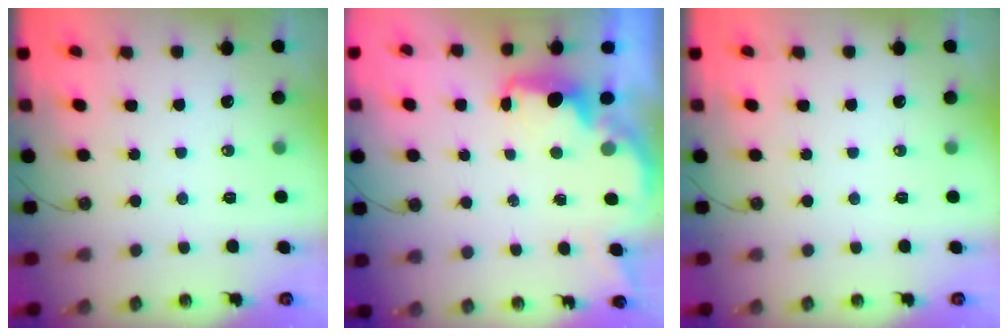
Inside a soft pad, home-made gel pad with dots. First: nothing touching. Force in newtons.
{"total": 2.3, "press": 2.1, "slide": 0.8}
{"total": 0.0}